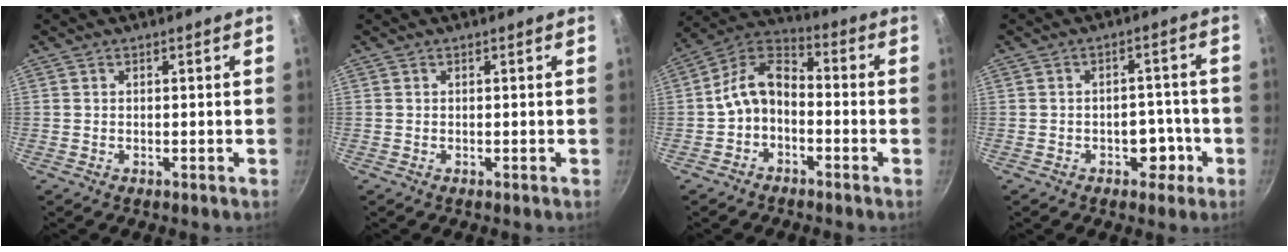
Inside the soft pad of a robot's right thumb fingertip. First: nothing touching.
{"total": 0.0}
{"total": 9.4, "force": [-2.5, 6.4, 6.4], "torque": [-0.103, 0.053, -0.062]}
{"total": 5.3, "force": [-2.0, 3.8, 3.0], "torque": [-0.004, 0.023, -0.022]}